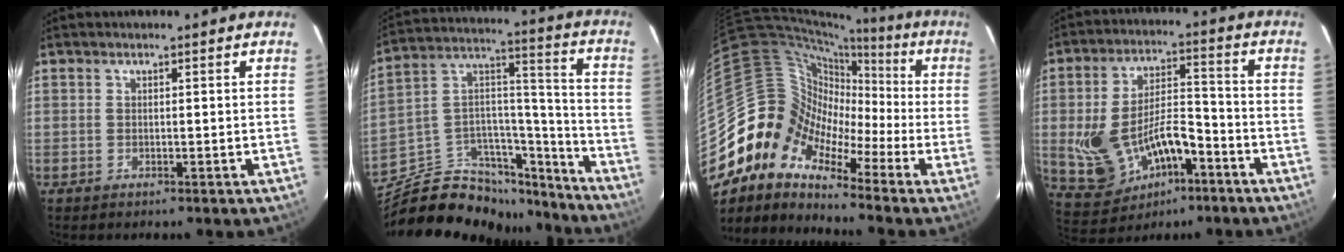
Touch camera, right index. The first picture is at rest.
{"total": 24.1, "force": [-18.9, 11.6, 9.5], "torque": [-0.178, 0.077, -0.277]}
{"total": 10.9, "force": [-6.2, 8.2, 3.7], "torque": [-0.062, 0.035, -0.155]}
{"total": 15.8, "force": [-6.0, 8.4, 12.0], "torque": [-0.253, -0.005, -0.080]}